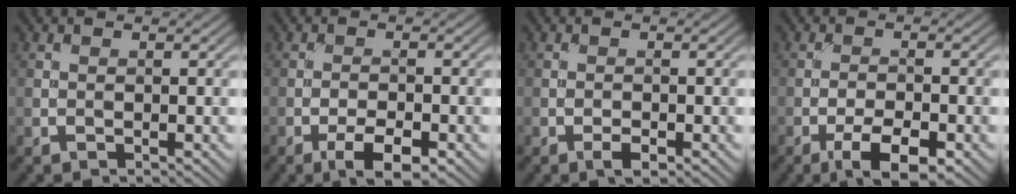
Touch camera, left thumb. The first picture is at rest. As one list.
[{"total": 4.5, "force": [-2.6, 1.5, 3.4], "torque": [-0.056, 0.002, -0.044]}, {"total": 1.5, "force": [-0.9, 0.6, 1.1], "torque": [-0.017, 0.002, -0.018]}, {"total": 5.8, "force": [-3.3, 2.0, 4.3], "torque": [-0.072, 0.002, -0.056]}]